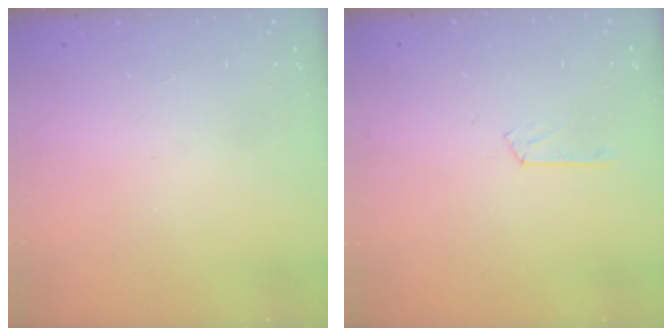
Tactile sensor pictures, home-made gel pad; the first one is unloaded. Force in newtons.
{"total": 2.9, "press": 2.9, "slide": 0.3}